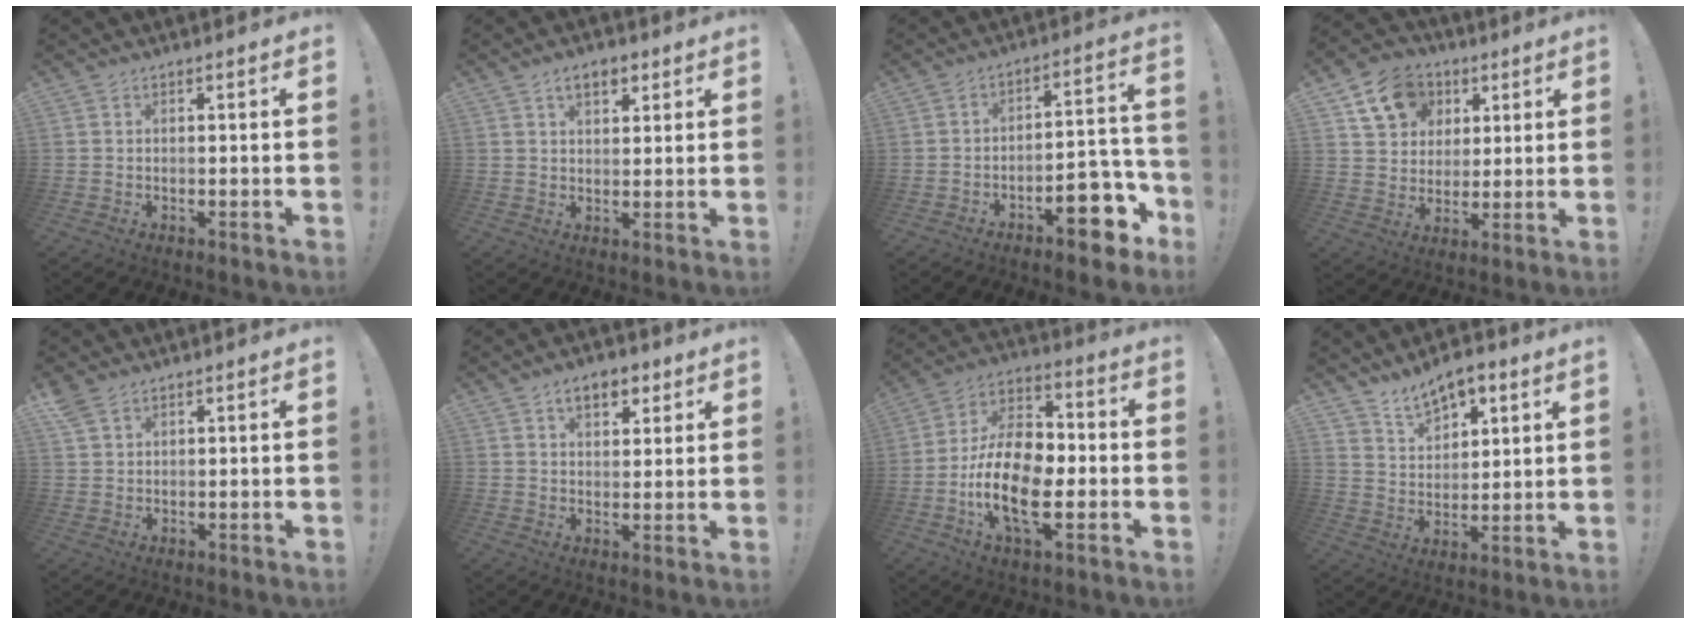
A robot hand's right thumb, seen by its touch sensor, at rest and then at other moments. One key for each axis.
{"total": 6.2, "fx": 3.3, "fy": 3.8, "fz": 3.6, "tx": -0.039, "ty": -0.007, "tz": 0.055}
{"total": 13.8, "fx": -8.1, "fy": 5.5, "fz": 9.7, "tx": -0.095, "ty": 0.056, "tz": -0.130}
{"total": 13.5, "fx": 6.0, "fy": 11.0, "fz": 5.2, "tx": -0.069, "ty": -0.022, "tz": 0.118}
{"total": 4.0, "fx": 2.9, "fy": 1.9, "fz": 1.9, "tx": -0.036, "ty": -0.011, "tz": 0.057}
{"total": 7.7, "fx": 4.2, "fy": 4.8, "fz": 4.4, "tx": -0.051, "ty": -0.012, "tz": 0.073}
{"total": 18.3, "fx": -5.1, "fy": 10.0, "fz": 14.5, "tx": -0.284, "ty": 0.018, "tz": -0.084}
{"total": 8.9, "fx": 6.9, "fy": 4.7, "fz": 3.0, "tx": -0.056, "ty": -0.043, "tz": 0.133}